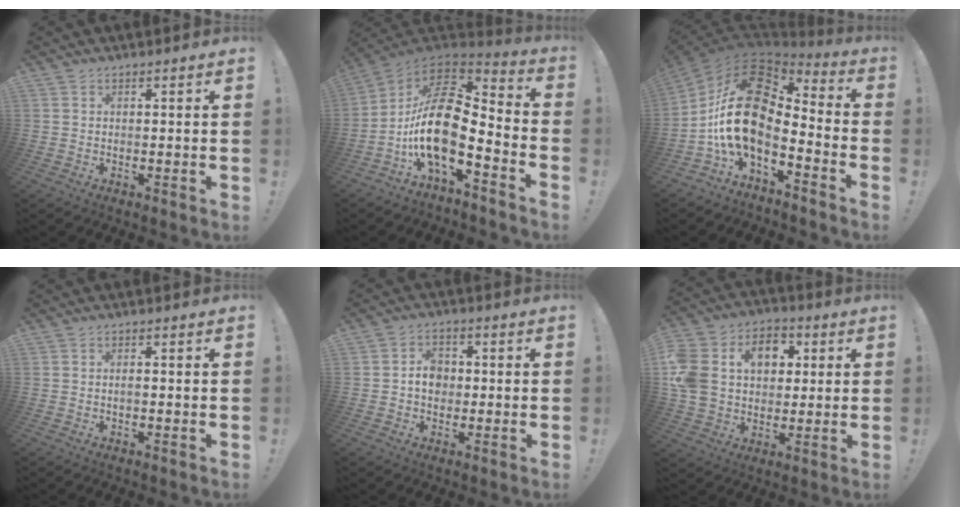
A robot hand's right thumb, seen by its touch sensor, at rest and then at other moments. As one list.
[{"total": 18.9, "force": [-2.9, 8.0, 16.9], "torque": [-0.340, 0.007, -0.052]}, {"total": 20.2, "force": [0.5, 10.6, 17.2], "torque": [-0.337, 0.001, 0.012]}, {"total": 1.1, "force": [-0.5, 0.2, 0.9], "torque": [-0.023, 0.003, -0.009]}, {"total": 5.8, "force": [-0.4, 4.6, 3.5], "torque": [-0.050, 0.008, -0.009]}, {"total": 17.6, "force": [4.1, 13.8, 10.2], "torque": [-0.177, 0.004, 0.080]}]